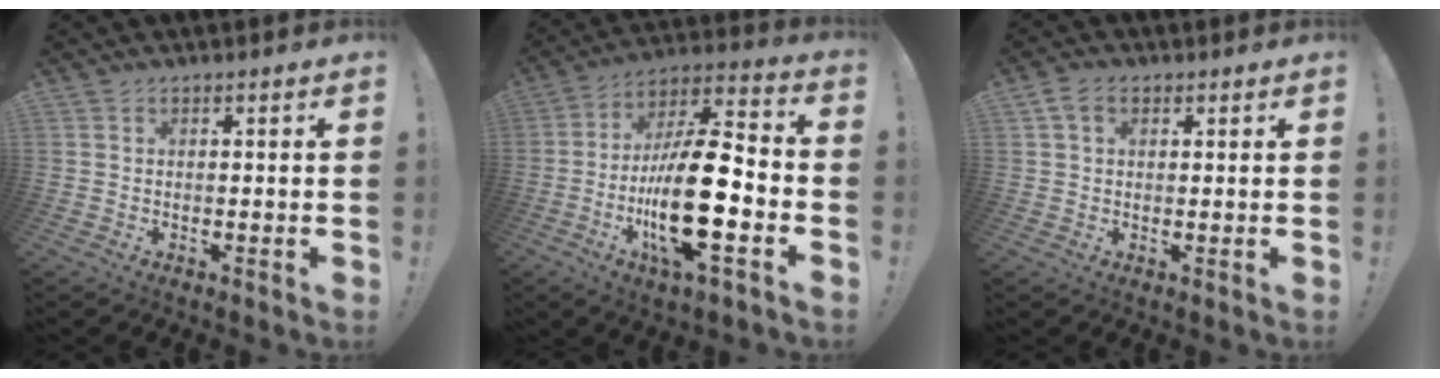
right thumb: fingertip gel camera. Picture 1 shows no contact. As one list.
[{"total": 22.6, "force": [-5.5, 7.1, 20.7], "torque": [-0.388, 0.023, -0.092]}, {"total": 4.2, "force": [1.7, 2.8, 2.6], "torque": [-0.046, 0.004, 0.033]}]